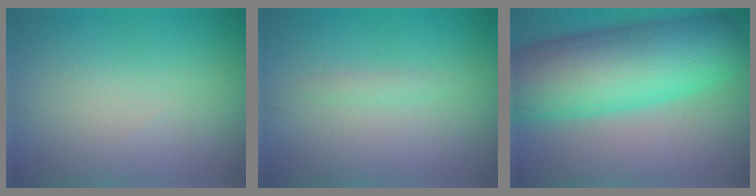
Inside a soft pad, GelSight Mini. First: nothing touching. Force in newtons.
{"total": 0.8, "press": 0.8, "slide": 0.0}
{"total": 13.1, "press": 13.1, "slide": 0.1}